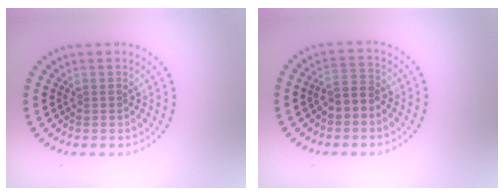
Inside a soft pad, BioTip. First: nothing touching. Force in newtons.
{"total": 2.4, "press": 2.3, "slide": 0.7}